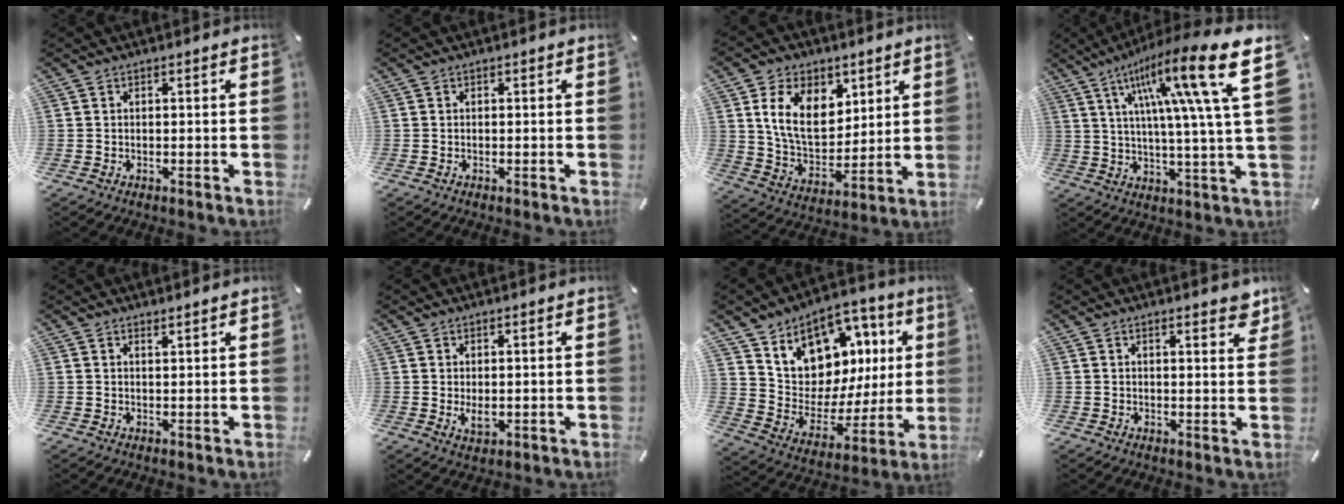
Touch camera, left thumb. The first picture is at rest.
{"total": 0.0}
{"total": 14.1, "force": [5.9, 9.7, 8.4], "torque": [-0.160, -0.016, 0.109]}
{"total": 25.9, "force": [10.2, 3.7, 23.5], "torque": [-0.368, -0.055, 0.149]}
{"total": 1.3, "force": [1.3, -0.2, 0.2], "torque": [-0.004, -0.006, 0.024]}
{"total": 2.9, "force": [0.2, 1.3, 2.6], "torque": [-0.063, -0.005, 0.001]}
{"total": 11.8, "force": [7.4, 8.7, 2.8], "torque": [-0.051, -0.087, 0.134]}
{"total": 3.6, "force": [2.7, 1.1, 2.2], "torque": [-0.024, -0.017, 0.044]}